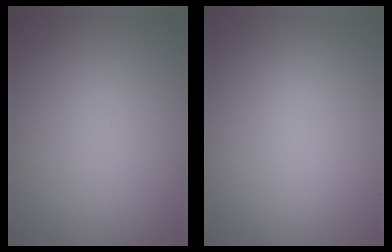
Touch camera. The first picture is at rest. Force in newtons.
{"total": 0.0}